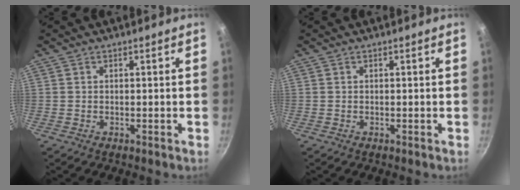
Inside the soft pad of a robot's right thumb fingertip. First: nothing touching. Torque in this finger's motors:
{"motor_torque": [0.07, -0.01, 0.16, 0.03, 0.03]}